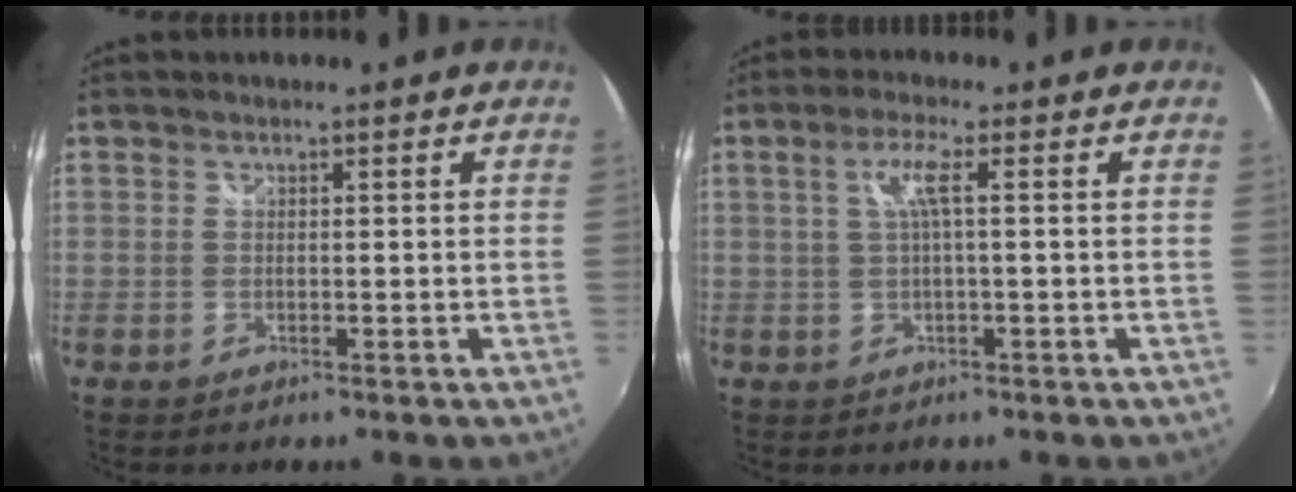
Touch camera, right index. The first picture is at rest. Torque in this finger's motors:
{"motor_torque": [0.53, 0.02, 0.29, 0.08]}